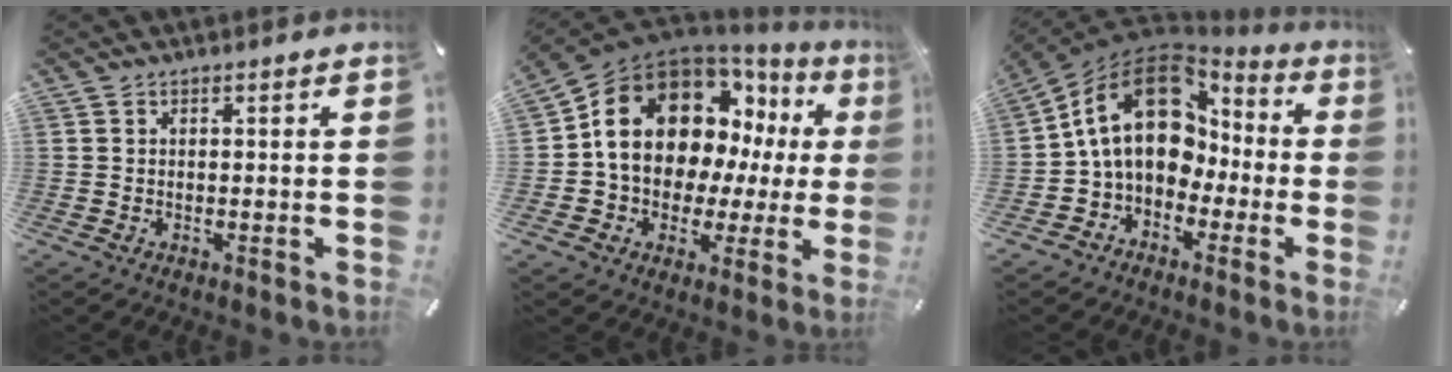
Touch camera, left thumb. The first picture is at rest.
{"total": 18.4, "force": [5.9, 13.6, 10.8], "torque": [-0.194, -0.037, 0.107]}
{"total": 19.0, "force": [2.4, 14.3, 12.3], "torque": [-0.234, 0.001, 0.043]}